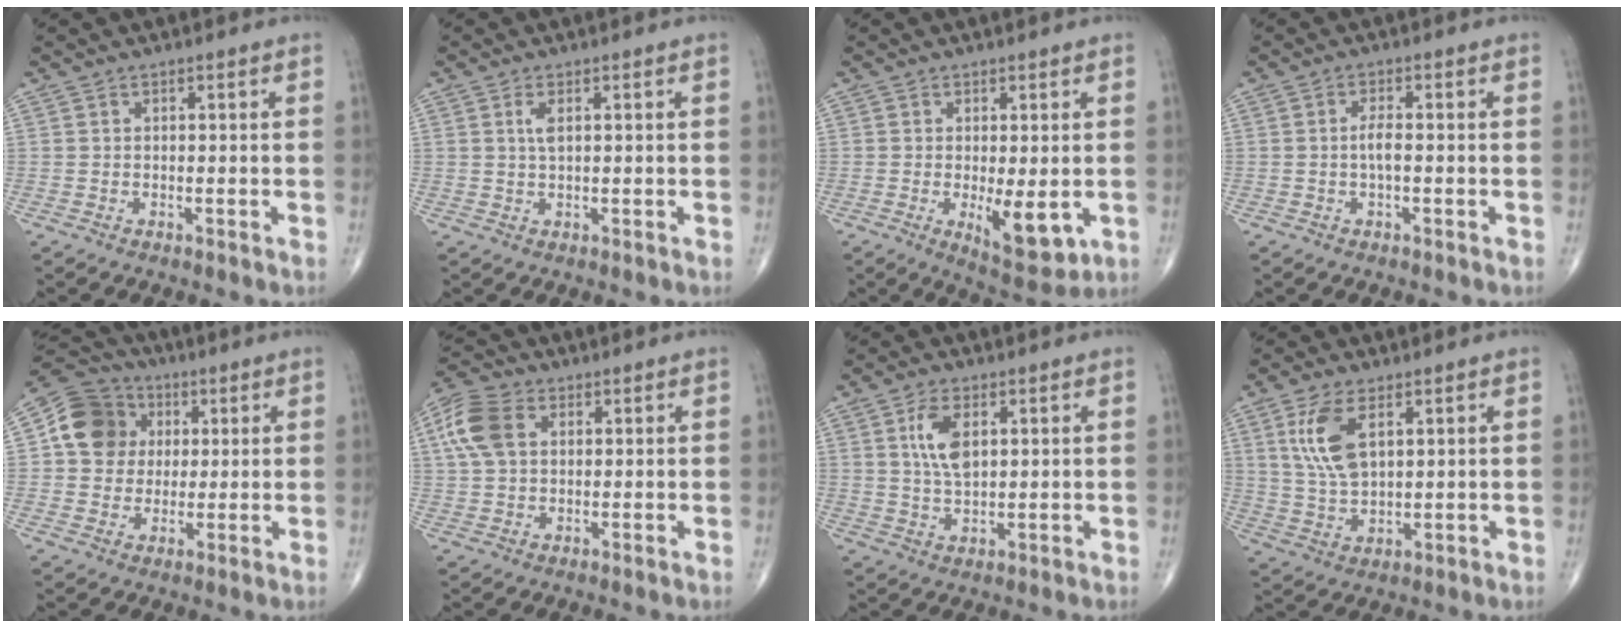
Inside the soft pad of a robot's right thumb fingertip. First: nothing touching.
{"total": 2.0, "force": [0.6, 0.6, 1.8], "torque": [-0.041, 0.001, 0.015]}
{"total": 8.1, "force": [-1.5, 3.0, 7.3], "torque": [-0.097, -0.022, -0.014]}
{"total": 3.4, "force": [-0.5, 0.9, 3.3], "torque": [-0.069, 0.007, -0.013]}
{"total": 11.8, "force": [2.3, 10.5, 4.9], "torque": [-0.064, 0.007, 0.030]}
{"total": 9.6, "force": [2.6, 6.5, 6.6], "torque": [-0.143, 0.016, 0.045]}
{"total": 7.0, "force": [2.0, 3.6, 5.6], "torque": [-0.105, -0.008, 0.041]}
{"total": 11.0, "force": [4.1, 5.7, 8.5], "torque": [-0.164, -0.013, 0.085]}